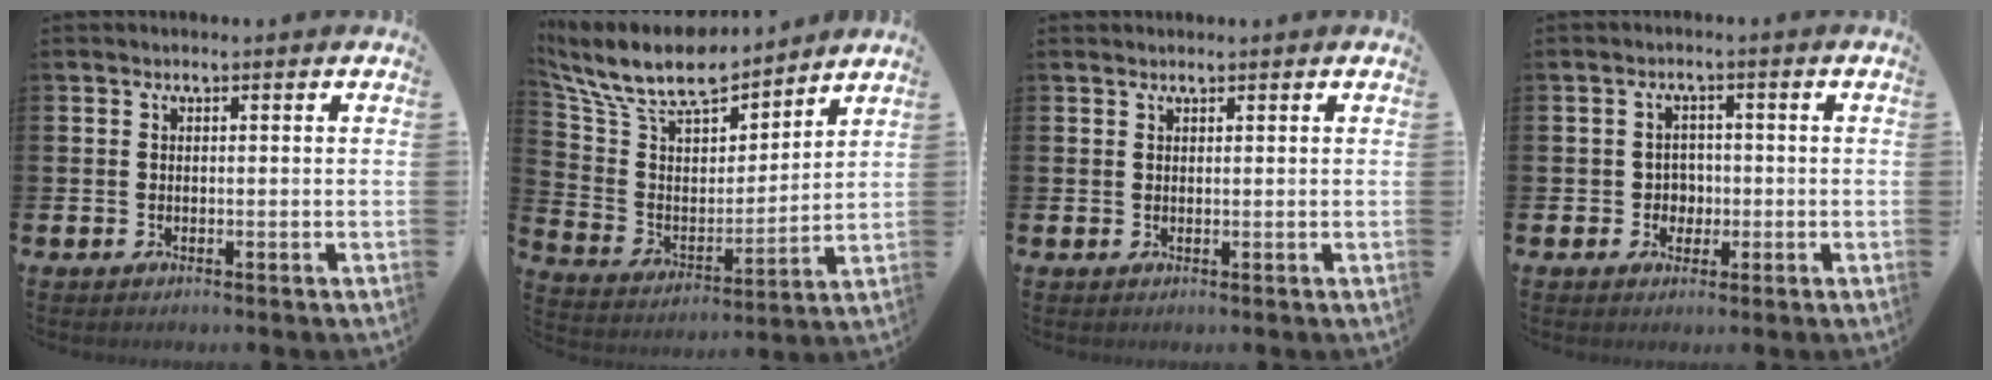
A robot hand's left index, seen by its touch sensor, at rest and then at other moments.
{"total": 10.6, "force": [9.6, 3.0, 3.3], "torque": [-0.112, -0.067, 0.169]}
{"total": 0.6, "force": [0.6, 0.0, -0.1], "torque": [0.011, -0.003, 0.009]}
{"total": 2.4, "force": [-0.6, 2.2, 0.5], "torque": [-0.010, 0.003, -0.019]}